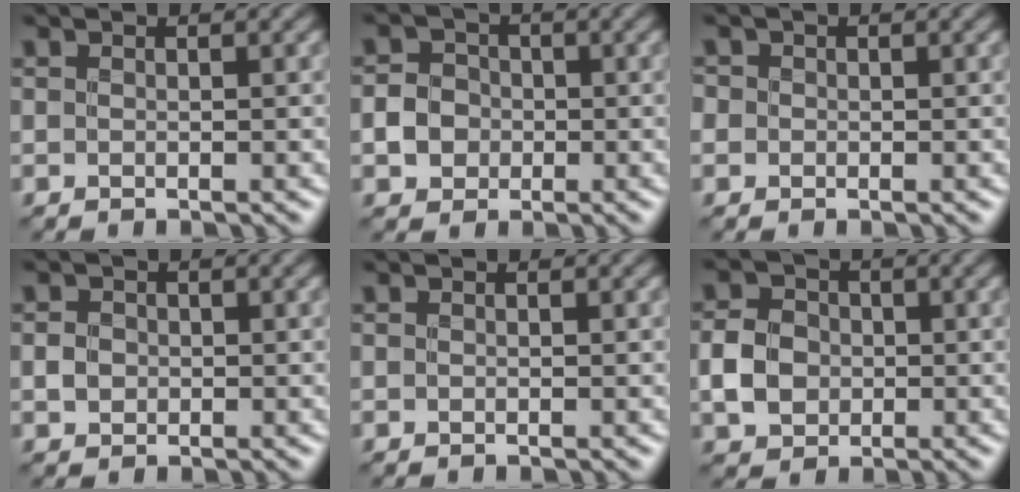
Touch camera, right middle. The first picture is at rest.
{"total": 2.9, "force": [-0.7, 2.6, 1.2], "torque": [-0.014, 0.002, -0.017]}
{"total": 1.8, "force": [0.4, 1.6, 0.6], "torque": [-0.002, 0.009, -0.008]}
{"total": 1.5, "force": [-0.2, 1.3, 0.6], "torque": [-0.009, -0.002, -0.007]}
{"total": 0.0}
{"total": 3.9, "force": [-0.6, 3.3, 2.0], "torque": [-0.040, 0.003, -0.016]}